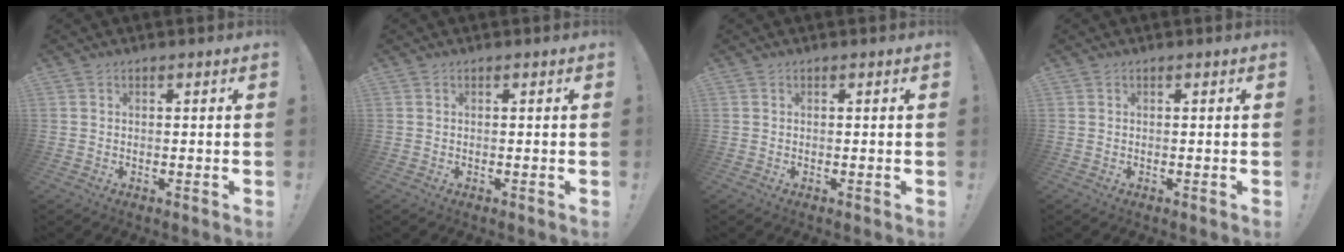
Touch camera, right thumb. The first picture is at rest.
{"total": 0.0}
{"total": 0.0}
{"total": 0.0}